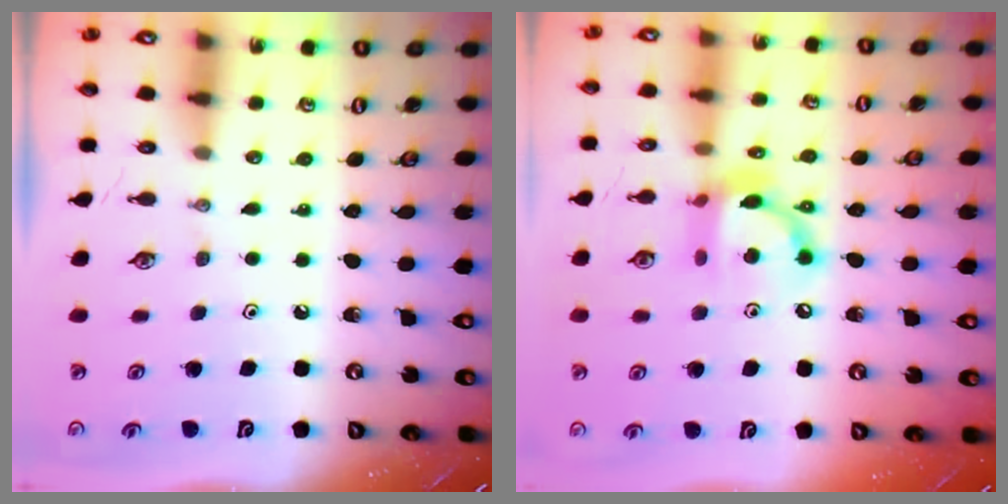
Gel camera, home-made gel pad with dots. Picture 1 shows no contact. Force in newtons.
{"total": 13.0, "press": 13.0, "slide": 1.0}